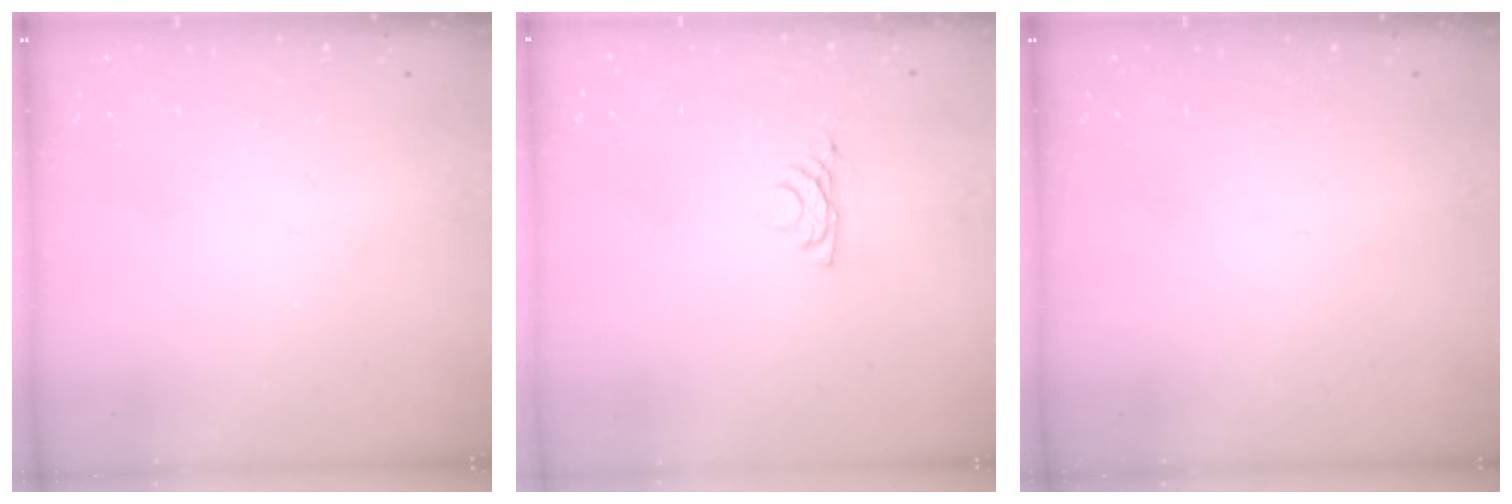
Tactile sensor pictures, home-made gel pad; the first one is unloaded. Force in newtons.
{"total": 4.3, "press": 4.2, "slide": 0.8}
{"total": 0.0}